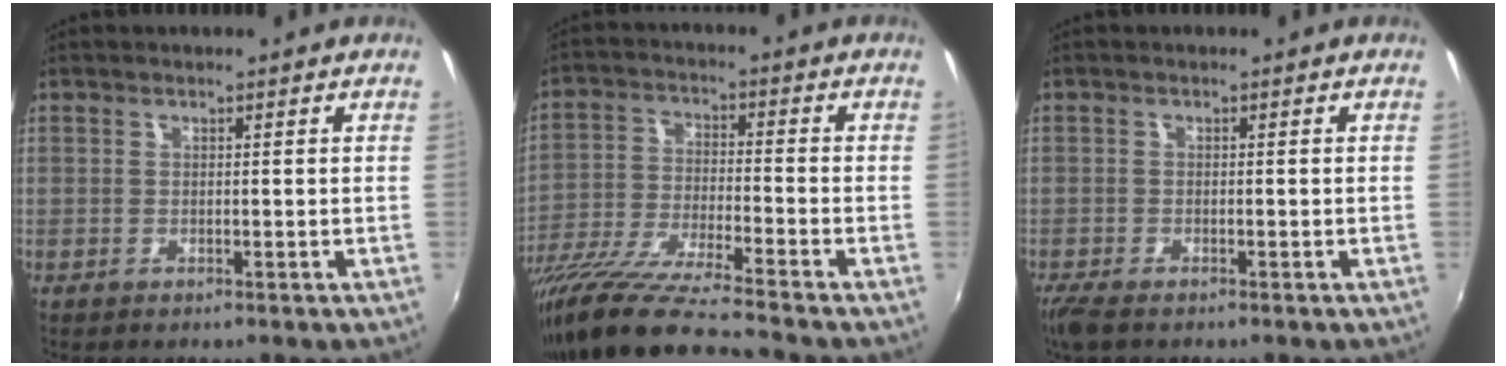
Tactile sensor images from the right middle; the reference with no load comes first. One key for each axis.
{"total": 16.9, "fx": -14.0, "fy": -0.2, "fz": 9.4, "tx": -0.188, "ty": -0.048, "tz": -0.259}
{"total": 3.4, "fx": -2.6, "fy": 1.1, "fz": 2.0, "tx": -0.045, "ty": -0.017, "tz": -0.048}